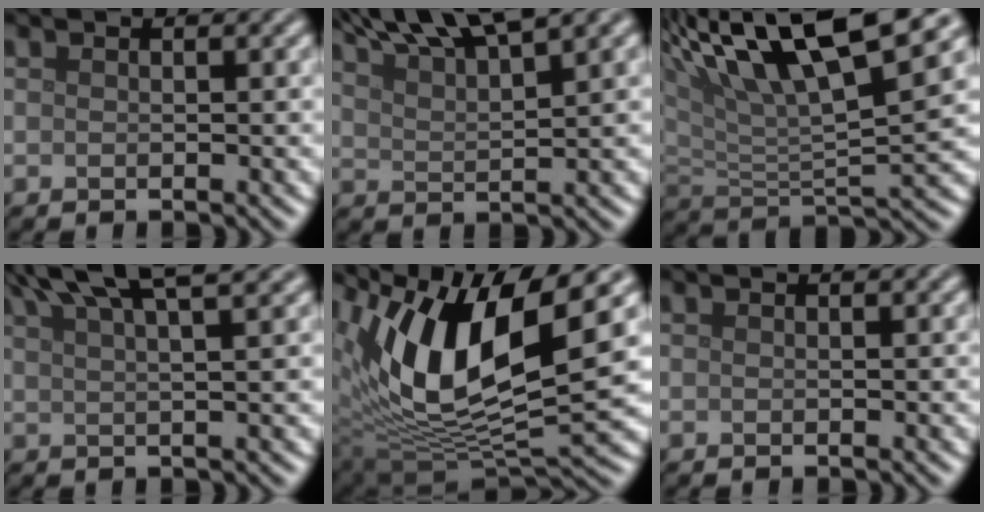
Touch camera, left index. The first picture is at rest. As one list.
[{"total": 8.4, "force": [6.6, 1.4, 5.0], "torque": [-0.076, 0.024, 0.098]}, {"total": 13.6, "force": [8.2, 3.6, 10.3], "torque": [-0.189, 0.021, 0.141]}, {"total": 7.5, "force": [5.6, 1.5, 4.7], "torque": [-0.056, 0.032, 0.056]}, {"total": 12.8, "force": [4.4, 4.7, 11.0], "torque": [-0.209, -0.003, 0.083]}, {"total": 0.0}]